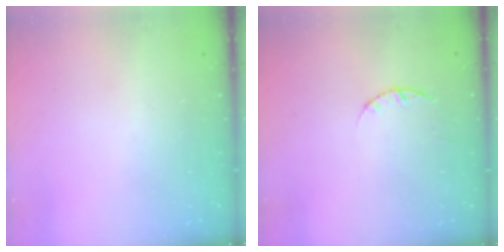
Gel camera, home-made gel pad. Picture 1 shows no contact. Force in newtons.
{"total": 2.4, "press": 2.4, "slide": 0.4}